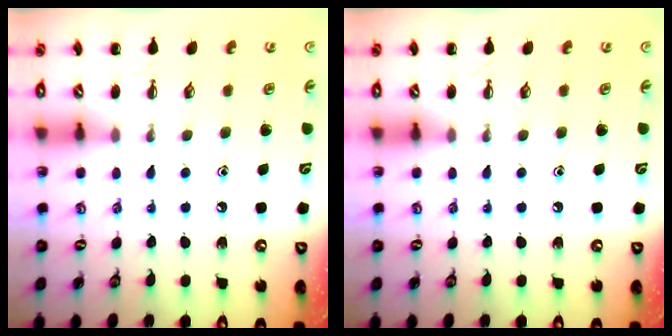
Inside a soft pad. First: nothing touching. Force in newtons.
{"total": 0.0}